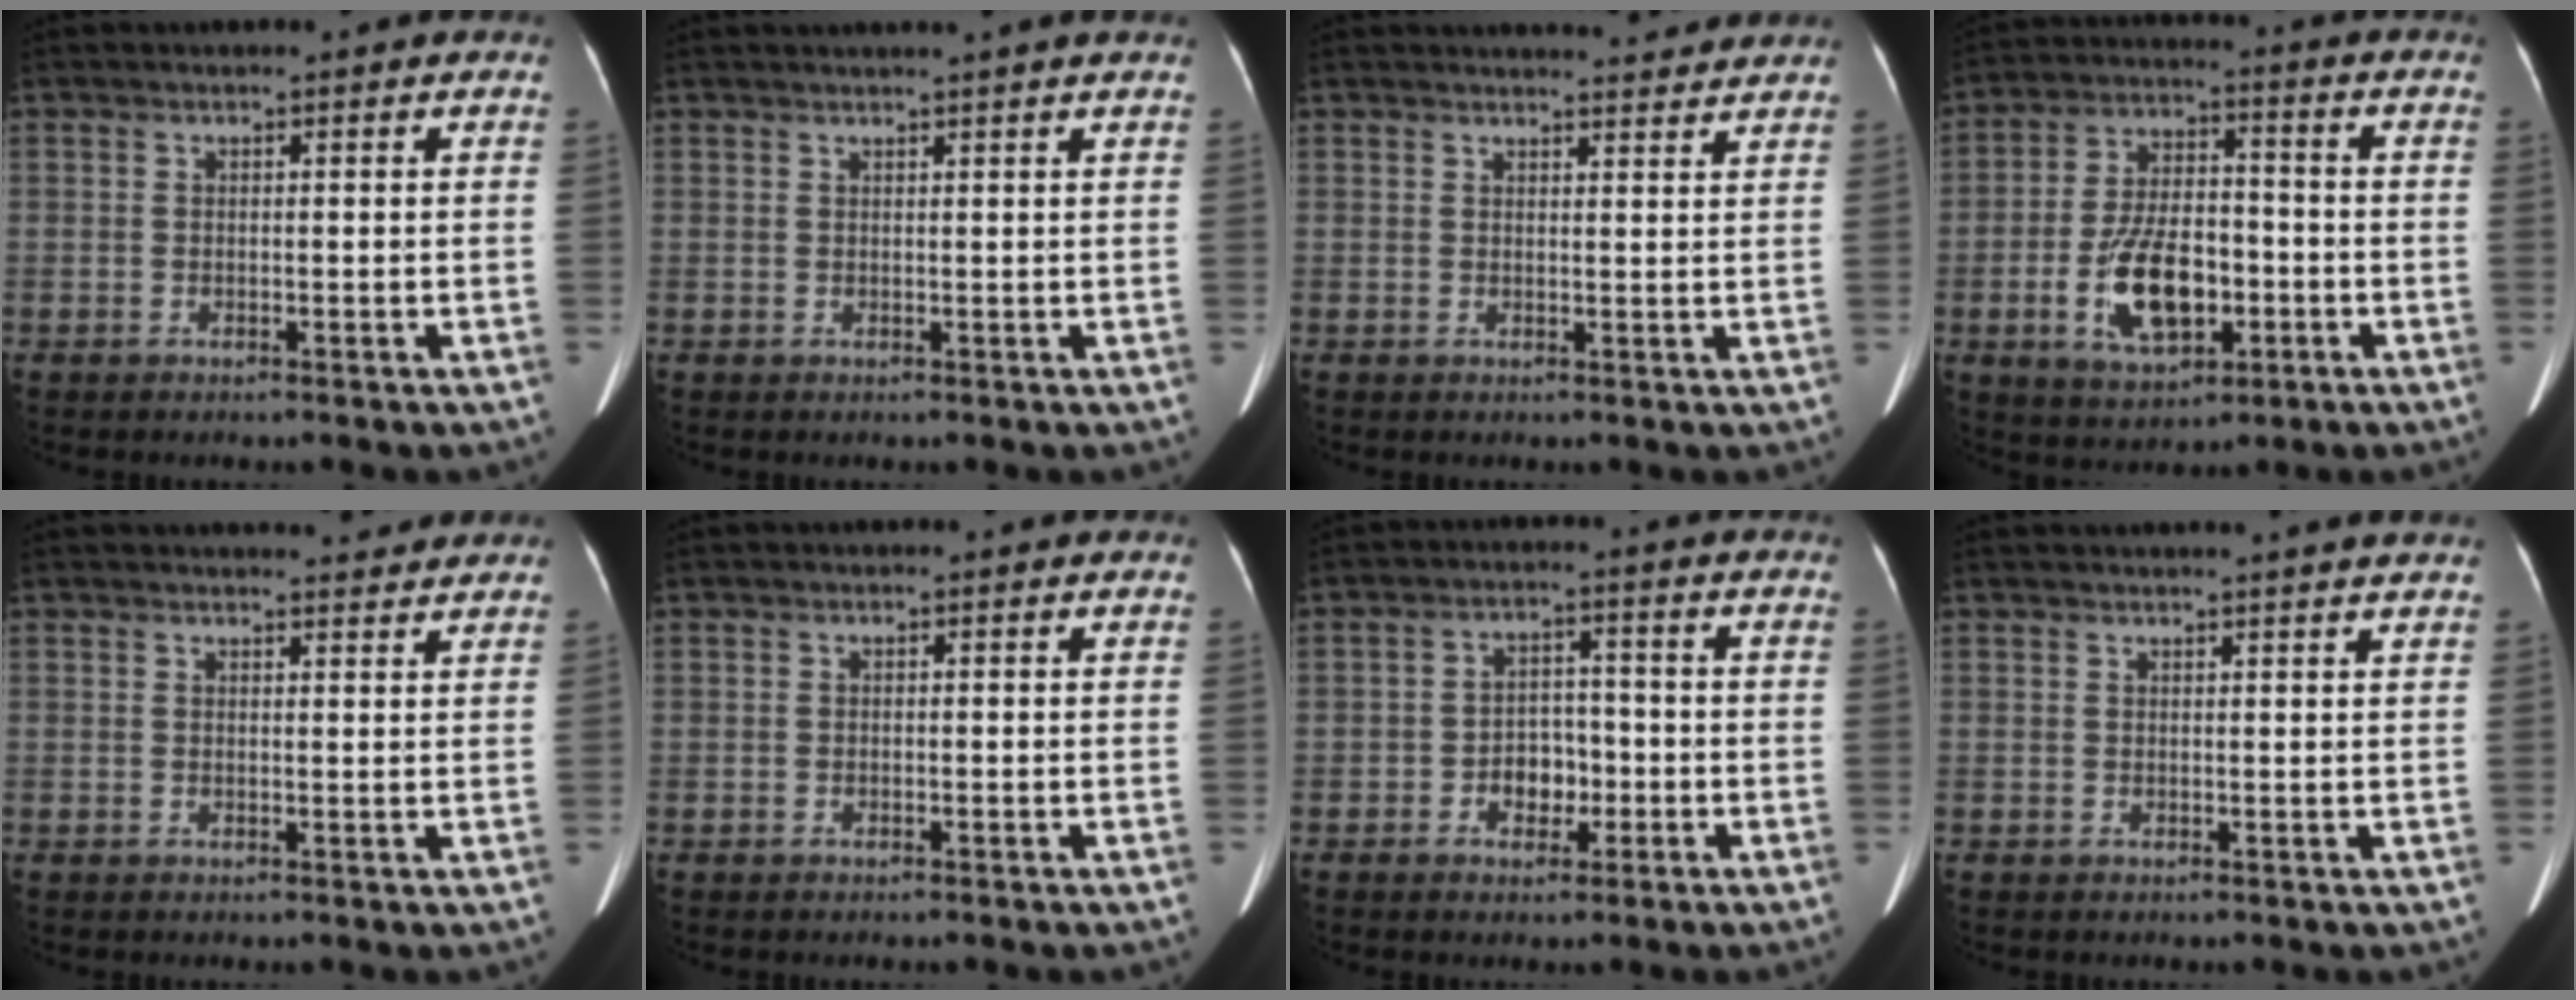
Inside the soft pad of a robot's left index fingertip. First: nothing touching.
{"total": 4.1, "force": [3.6, -0.8, 1.8], "torque": [-0.022, 0.021, 0.043]}
{"total": 6.5, "force": [6.3, 0.3, 1.5], "torque": [-0.020, 0.008, 0.067]}
{"total": 11.6, "force": [-3.6, 5.7, 9.5], "torque": [-0.189, 0.006, -0.058]}
{"total": 4.5, "force": [4.4, 0.3, 1.1], "torque": [-0.017, 0.004, 0.049]}
{"total": 0.0}
{"total": 4.5, "force": [-1.6, 3.1, 2.8], "torque": [-0.046, 0.012, -0.024]}
{"total": 7.0, "force": [6.3, -0.6, 2.9], "torque": [-0.035, 0.019, 0.062]}